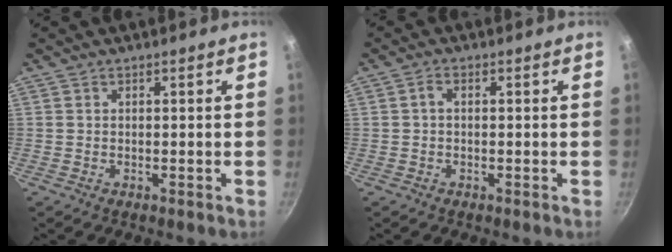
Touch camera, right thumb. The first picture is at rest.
{"total": 1.5, "force": [0.1, 0.9, 1.2], "torque": [-0.022, 0.008, 0.001]}